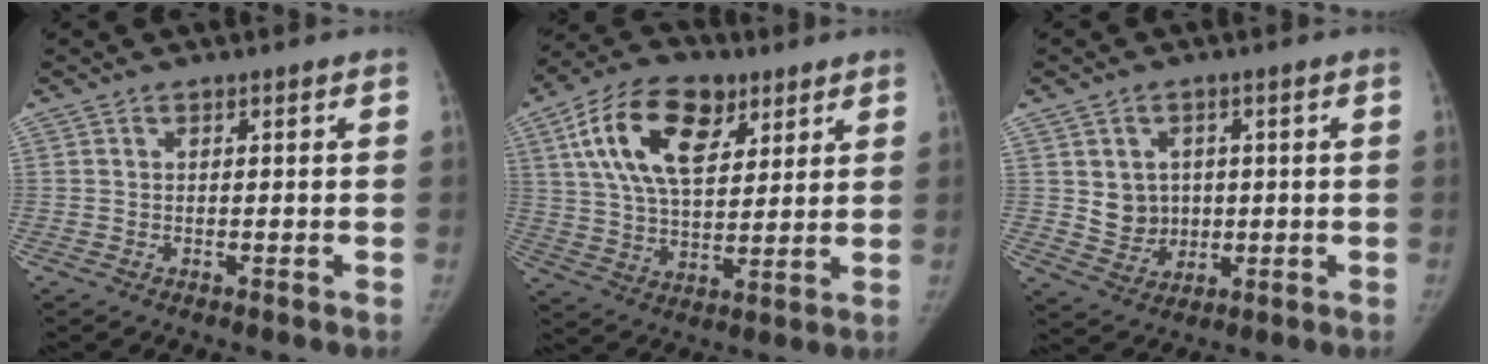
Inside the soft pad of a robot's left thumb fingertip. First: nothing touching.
{"total": 18.1, "force": [7.8, 10.5, 12.6], "torque": [-0.205, -0.013, 0.137]}
{"total": 6.3, "force": [0.5, 5.8, 2.4], "torque": [-0.003, -0.003, 0.017]}